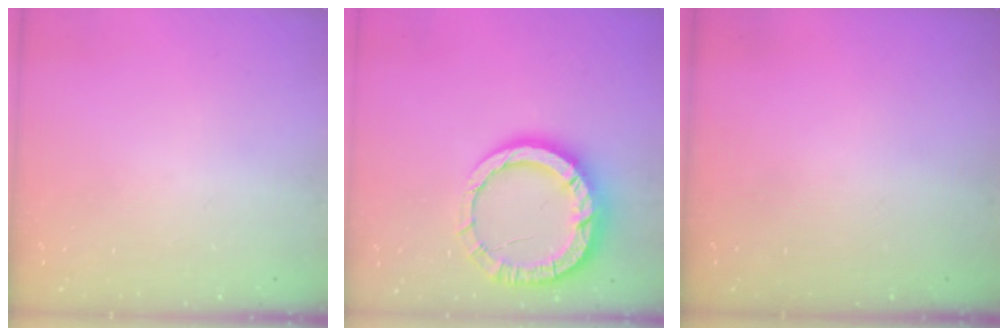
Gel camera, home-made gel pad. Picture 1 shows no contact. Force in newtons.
{"total": 13.6, "press": 13.5, "slide": 1.4}
{"total": 0.0}